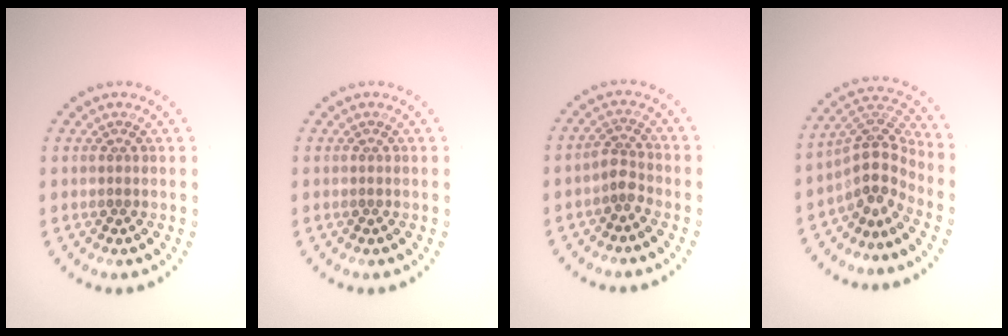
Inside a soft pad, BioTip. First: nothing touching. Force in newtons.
{"total": 0.0}
{"total": 1.8, "press": 1.3, "slide": 1.2}
{"total": 4.0, "press": 2.7, "slide": 2.9}